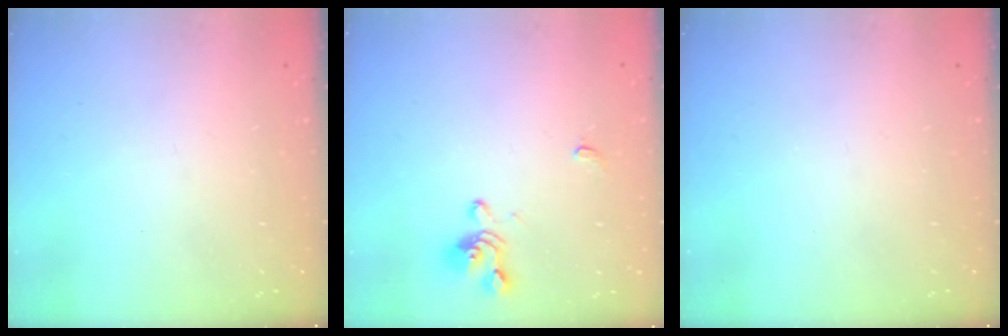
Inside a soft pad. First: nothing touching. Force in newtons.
{"total": 6.2, "press": 6.1, "slide": 1.3}
{"total": 0.0}